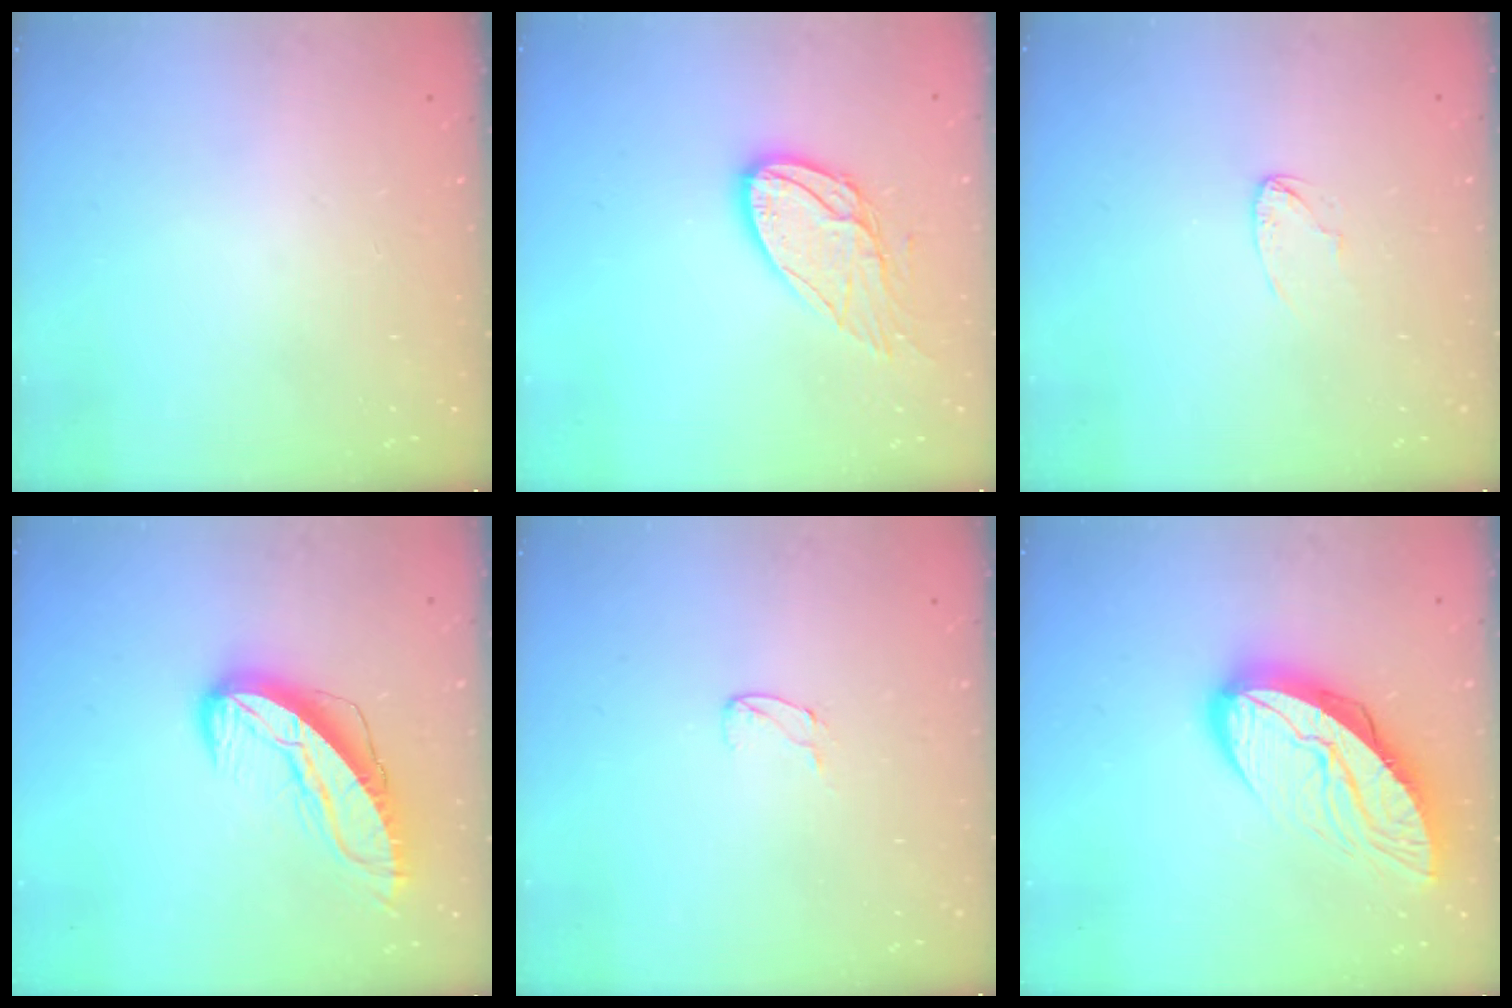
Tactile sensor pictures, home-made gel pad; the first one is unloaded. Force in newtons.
{"total": 12.4, "press": 12.3, "slide": 0.9}
{"total": 2.6, "press": 2.6, "slide": 0.2}
{"total": 11.8, "press": 11.7, "slide": 1.2}
{"total": 5.0, "press": 5.0, "slide": 0.5}
{"total": 14.0, "press": 13.9, "slide": 1.3}